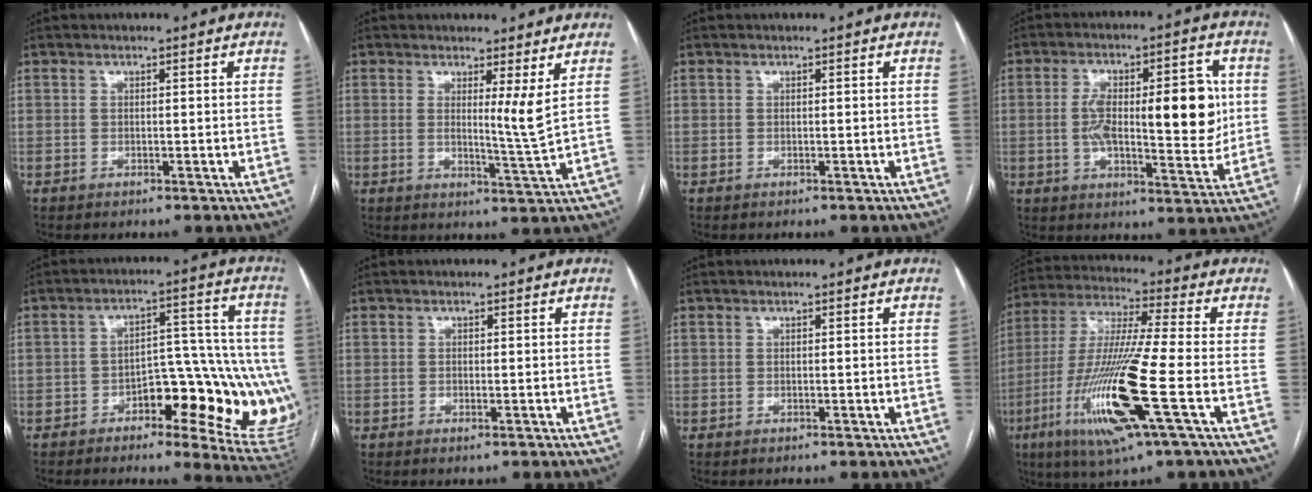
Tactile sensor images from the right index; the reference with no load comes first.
{"total": 4.2, "force": [1.5, -0.9, 3.8], "torque": [-0.066, -0.021, 0.028]}
{"total": 0.0}
{"total": 15.8, "force": [1.3, 5.1, 14.9], "torque": [-0.226, 0.016, 0.023]}
{"total": 16.9, "force": [-4.6, 6.6, 14.8], "torque": [-0.132, 0.021, -0.050]}
{"total": 0.7, "force": [-0.5, 0.2, 0.5], "torque": [-0.008, -0.001, -0.004]}
{"total": 0.0}
{"total": 18.1, "force": [-6.2, 0.2, 17.0], "torque": [-0.362, -0.025, -0.120]}